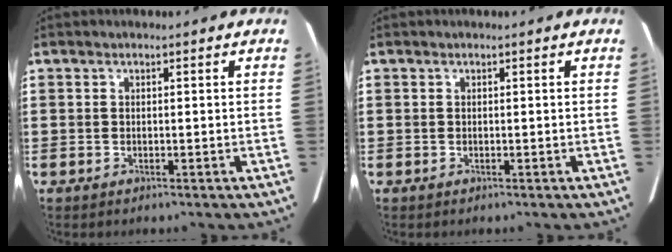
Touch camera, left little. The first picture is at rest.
{"total": 0.0}